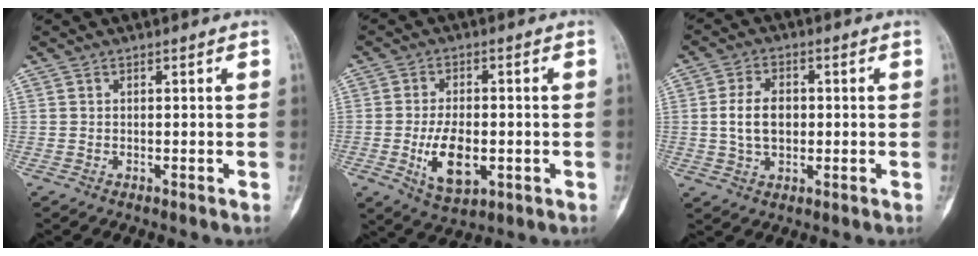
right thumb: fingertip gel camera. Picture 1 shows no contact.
{"total": 9.5, "force": [-2.1, 5.1, 7.8], "torque": [-0.128, -0.003, -0.027]}
{"total": 7.1, "force": [0.1, 4.6, 5.3], "torque": [-0.091, 0.007, 0.003]}